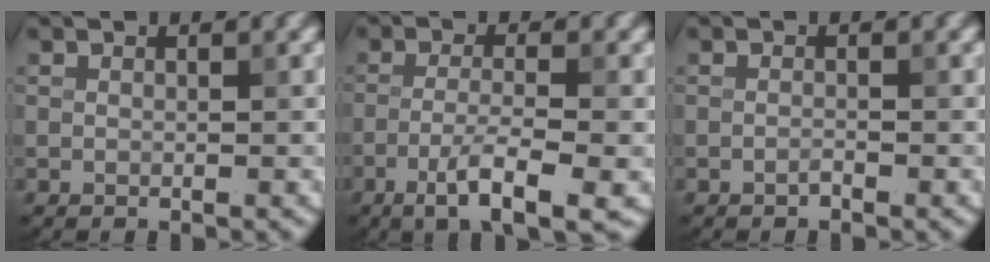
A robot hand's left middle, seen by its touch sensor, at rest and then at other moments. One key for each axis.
{"total": 5.1, "fx": -2.4, "fy": 0.9, "fz": 4.4, "tx": -0.078, "ty": -0.001, "tz": -0.045}
{"total": 0.5, "fx": -0.4, "fy": 0.1, "fz": 0.3, "tx": -0.005, "ty": 0.002, "tz": -0.010}